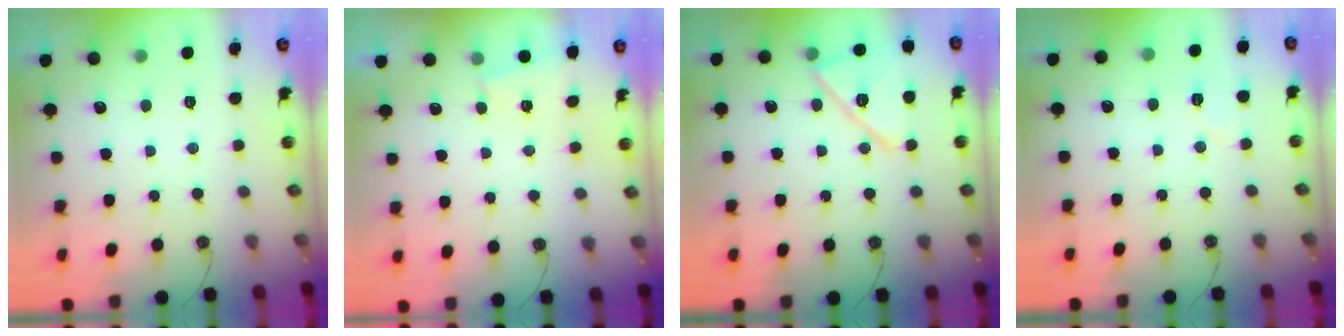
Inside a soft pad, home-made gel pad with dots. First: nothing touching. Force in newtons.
{"total": 1.1, "press": 1.0, "slide": 0.3}
{"total": 14.8, "press": 14.7, "slide": 1.8}
{"total": 5.3, "press": 5.2, "slide": 0.9}